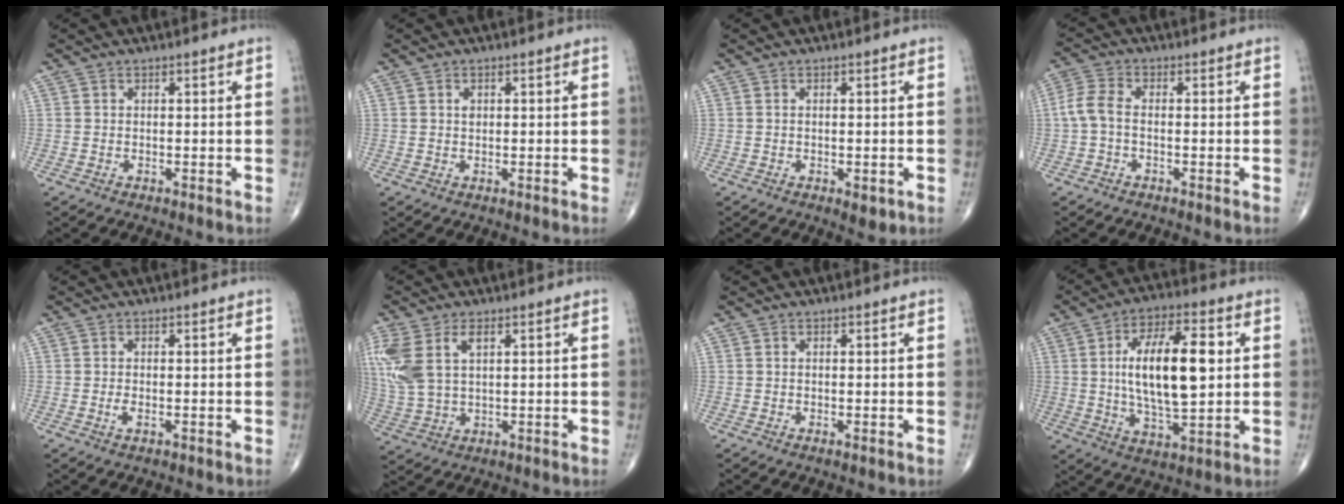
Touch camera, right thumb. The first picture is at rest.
{"total": 1.0, "force": [0.3, 0.7, 0.6], "torque": [-0.006, 0.000, 0.005]}
{"total": 2.6, "force": [-0.8, 1.2, 2.1], "torque": [-0.022, -0.001, -0.006]}
{"total": 4.5, "force": [-0.7, 2.5, 3.7], "torque": [-0.089, 0.012, -0.025]}
{"total": 1.3, "force": [-0.3, 0.5, 1.2], "torque": [-0.024, -0.003, -0.006]}
{"total": 12.5, "force": [4.1, 7.0, 9.4], "torque": [-0.237, 0.002, 0.093]}
{"total": 0.0}
{"total": 17.5, "force": [2.4, 7.1, 15.9], "torque": [-0.261, -0.001, 0.041]}